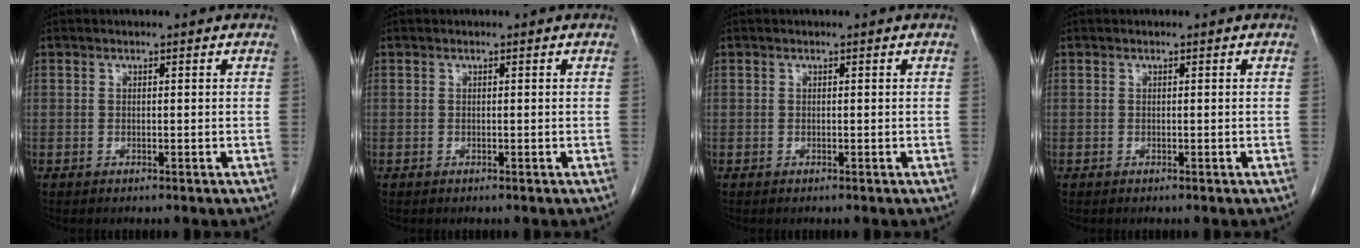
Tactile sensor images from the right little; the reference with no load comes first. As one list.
[{"total": 0.0}, {"total": 0.0}, {"total": 0.0}]